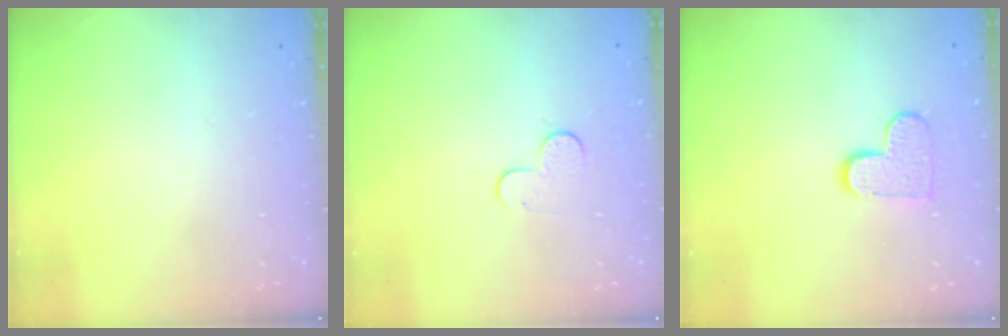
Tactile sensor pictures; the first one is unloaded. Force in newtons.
{"total": 5.9, "press": 5.9, "slide": 0.4}
{"total": 8.3, "press": 8.2, "slide": 0.5}